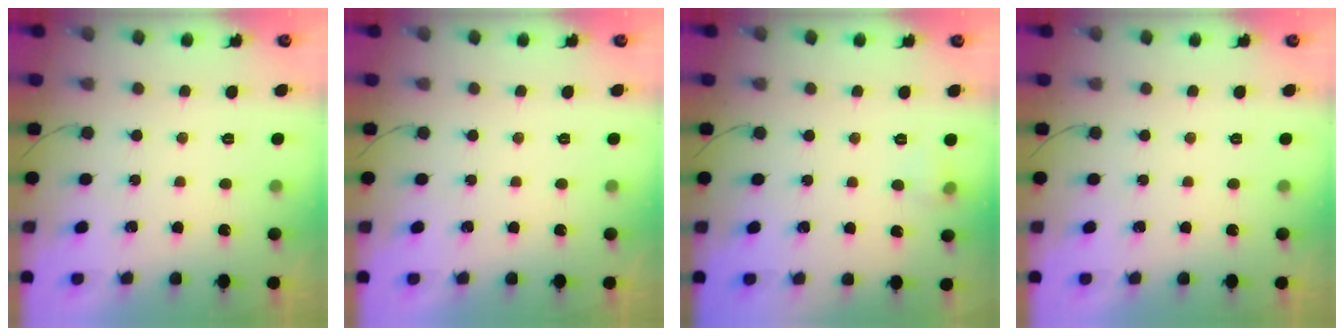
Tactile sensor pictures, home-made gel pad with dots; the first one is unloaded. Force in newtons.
{"total": 0.0}
{"total": 5.7, "press": 4.1, "slide": 3.9}
{"total": 0.0}